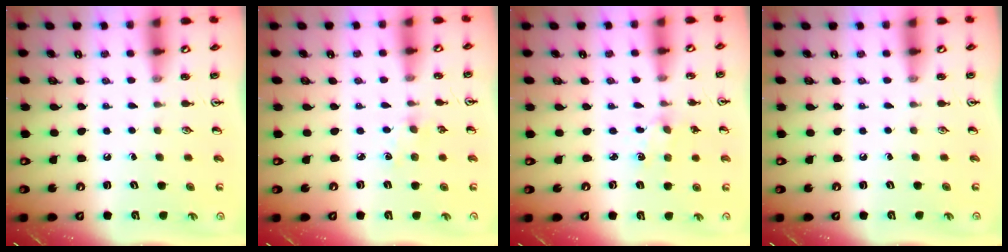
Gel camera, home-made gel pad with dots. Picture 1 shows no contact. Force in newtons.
{"total": 2.4, "press": 2.3, "slide": 0.4}
{"total": 2.7, "press": 2.7, "slide": 0.3}
{"total": 0.0}